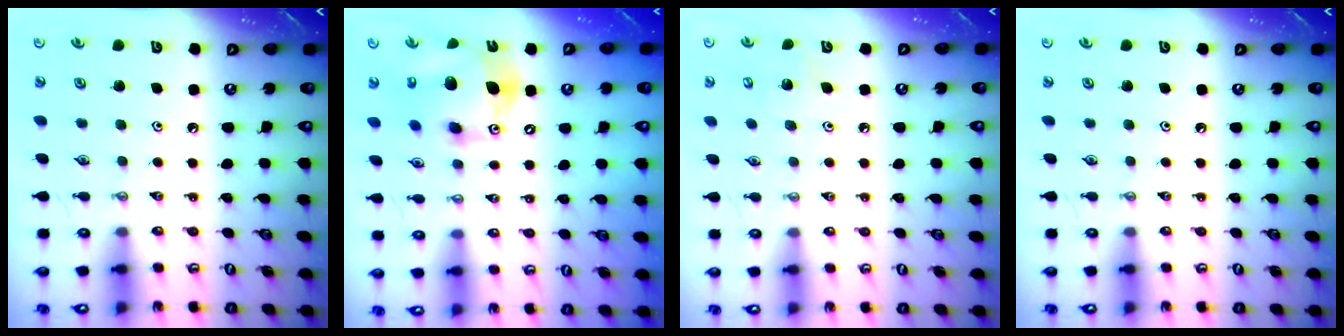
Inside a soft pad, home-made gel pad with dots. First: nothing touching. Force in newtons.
{"total": 16.5, "press": 16.2, "slide": 3.1}
{"total": 6.0, "press": 6.0, "slide": 0.3}
{"total": 0.0}